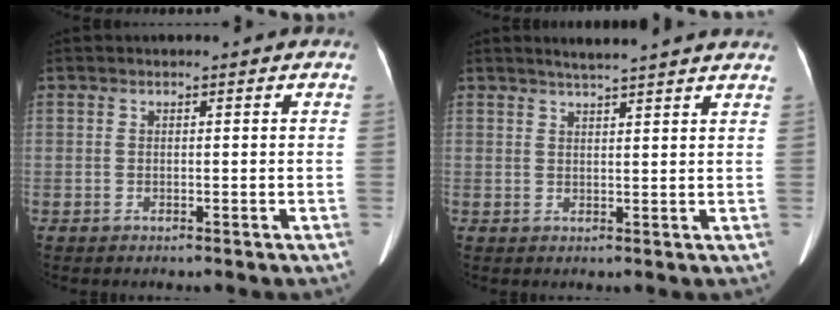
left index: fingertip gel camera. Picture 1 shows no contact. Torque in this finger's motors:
{"motor_torque": [0.21, -0.07, -0.04, 0.00]}